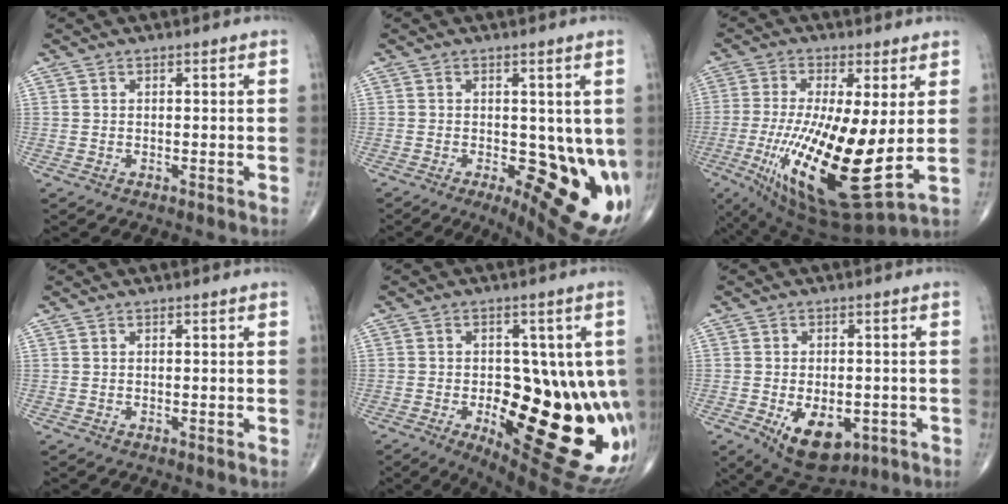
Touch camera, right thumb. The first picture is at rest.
{"total": 15.1, "force": [-2.3, 6.2, 13.6], "torque": [-0.154, -0.025, -0.014]}
{"total": 22.0, "force": [-2.1, 6.5, 20.9], "torque": [-0.424, -0.039, -0.020]}
{"total": 0.0}
{"total": 29.4, "force": [-6.3, 12.6, 25.8], "torque": [-0.251, -0.025, -0.059]}
{"total": 11.2, "force": [-4.0, 6.4, 8.3], "torque": [-0.107, 0.002, -0.044]}